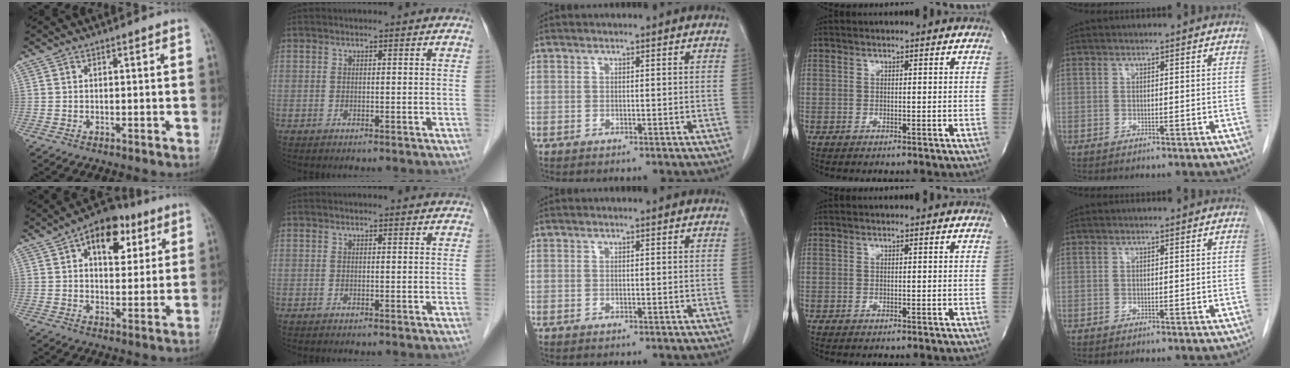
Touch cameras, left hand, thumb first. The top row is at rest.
{"thumb": {"total": 12.1, "force": [5.2, 7.1, 8.3], "torque": [-0.083, -0.004, 0.072]}, "index": {"total": 2.4, "force": [2.3, 0.6, 0.6], "torque": [-0.008, 0.011, 0.024]}}